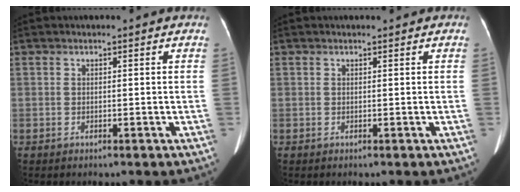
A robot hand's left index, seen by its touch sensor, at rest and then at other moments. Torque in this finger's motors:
{"motor_torque": [0.09, -0.09, 0.08, 0.03]}